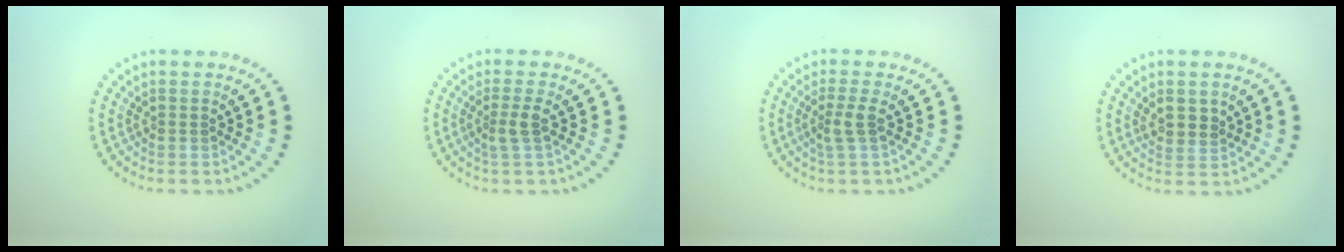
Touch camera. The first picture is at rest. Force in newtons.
{"total": 1.8, "press": 1.4, "slide": 1.2}
{"total": 1.8, "press": 1.4, "slide": 1.2}
{"total": 2.1, "press": 2.0, "slide": 0.6}